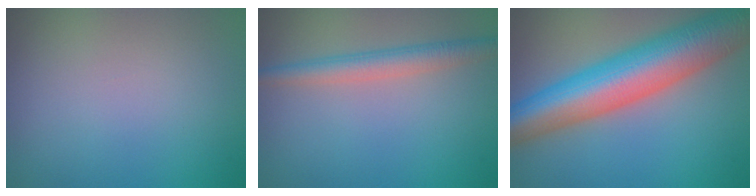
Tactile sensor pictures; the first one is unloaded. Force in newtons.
{"total": 2.9, "press": 2.9, "slide": 0.1}
{"total": 11.8, "press": 11.8, "slide": 0.4}